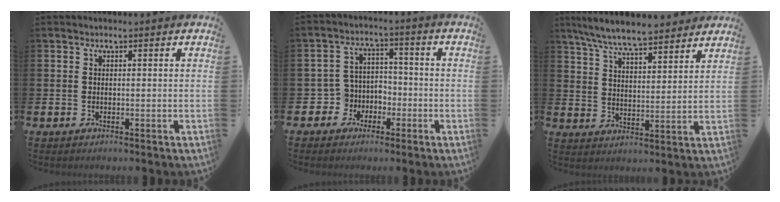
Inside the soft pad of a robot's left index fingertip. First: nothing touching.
{"total": 4.6, "force": [-2.3, 4.0, 0.5], "torque": [-0.030, 0.009, -0.048]}
{"total": 7.9, "force": [7.4, 0.8, 2.5], "torque": [-0.081, -0.036, 0.135]}